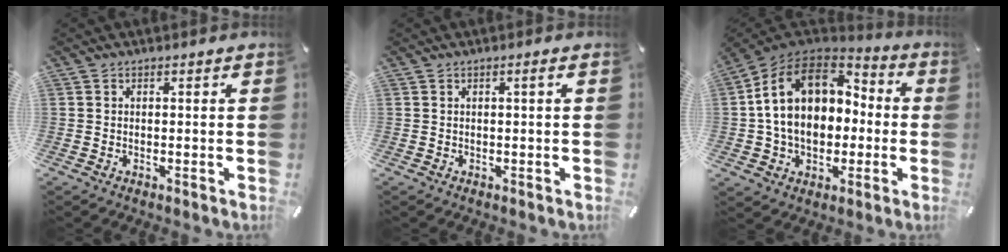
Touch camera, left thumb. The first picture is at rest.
{"total": 1.2, "force": [0.2, 0.0, 1.1], "torque": [-0.019, 0.000, 0.003]}
{"total": 17.9, "force": [1.8, 14.1, 10.8], "torque": [-0.207, 0.005, 0.032]}